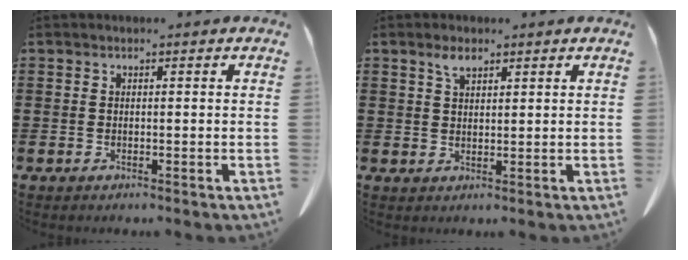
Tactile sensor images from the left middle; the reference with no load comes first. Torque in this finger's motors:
{"motor_torque": [0.18, 0.39, 0.00, 0.00]}